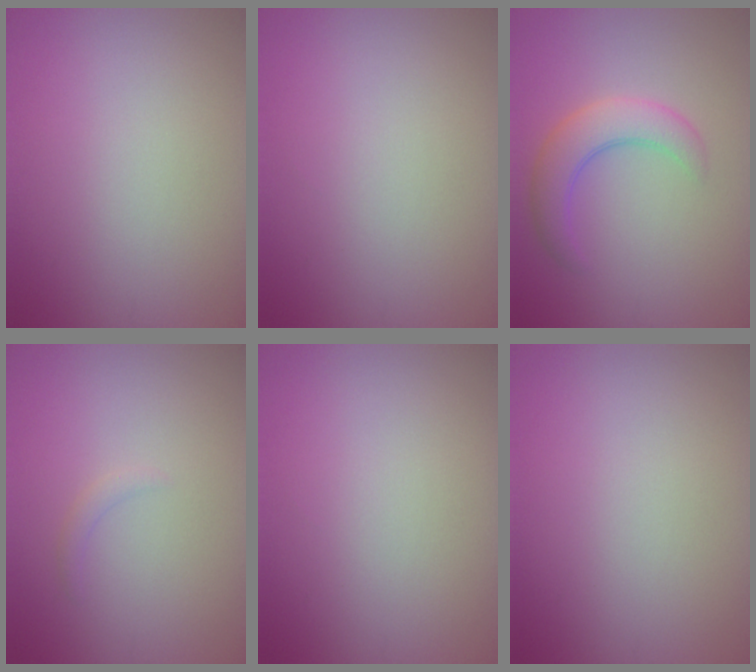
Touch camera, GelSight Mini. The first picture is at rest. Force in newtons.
{"total": 0.0}
{"total": 4.2, "press": 4.2, "slide": 0.1}
{"total": 0.8, "press": 0.8, "slide": 0.1}
{"total": 0.0}
{"total": 0.0}